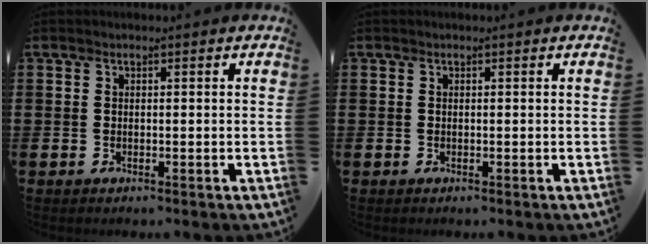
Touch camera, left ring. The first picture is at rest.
{"total": 0.0}